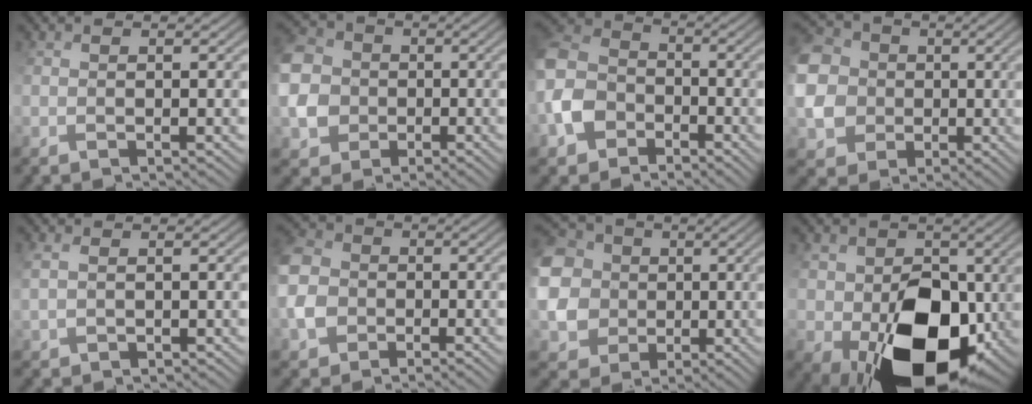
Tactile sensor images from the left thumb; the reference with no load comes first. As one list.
[{"total": 8.1, "force": [-0.6, 7.4, 3.2], "torque": [-0.118, -0.010, -0.020]}, {"total": 7.6, "force": [-3.2, 5.9, 3.5], "torque": [-0.107, -0.001, -0.084]}, {"total": 12.8, "force": [1.8, 11.7, 4.9], "torque": [-0.185, 0.001, 0.020]}, {"total": 1.1, "force": [1.1, 0.4, 0.0], "torque": [-0.006, 0.007, 0.025]}, {"total": 5.2, "force": [-1.2, 4.5, 2.2], "torque": [-0.072, 0.005, -0.042]}, {"total": 16.0, "force": [3.1, 14.6, 5.8], "torque": [-0.225, 0.017, 0.034]}, {"total": 14.3, "force": [-0.9, 10.4, 9.8], "torque": [-0.161, -0.041, 0.007]}]